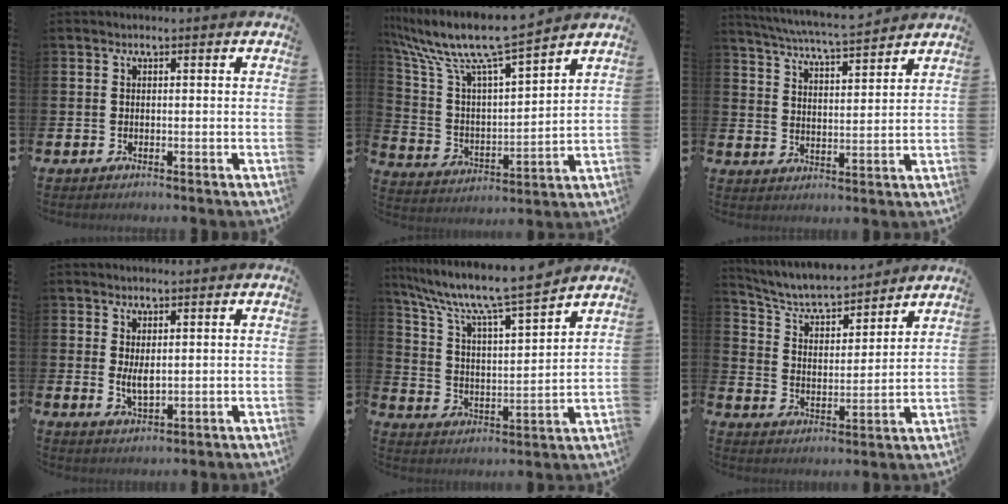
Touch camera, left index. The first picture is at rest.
{"total": 10.9, "force": [9.5, 0.9, 5.2], "torque": [-0.145, -0.059, 0.160]}
{"total": 6.2, "force": [6.1, 0.0, 1.5], "torque": [-0.053, -0.039, 0.107]}
{"total": 2.9, "force": [1.1, 1.2, 2.4], "torque": [-0.036, -0.002, 0.016]}
{"total": 9.5, "force": [8.6, 0.5, 4.1], "torque": [-0.110, -0.060, 0.140]}
{"total": 6.4, "force": [5.9, 1.6, 1.9], "torque": [-0.069, -0.046, 0.097]}